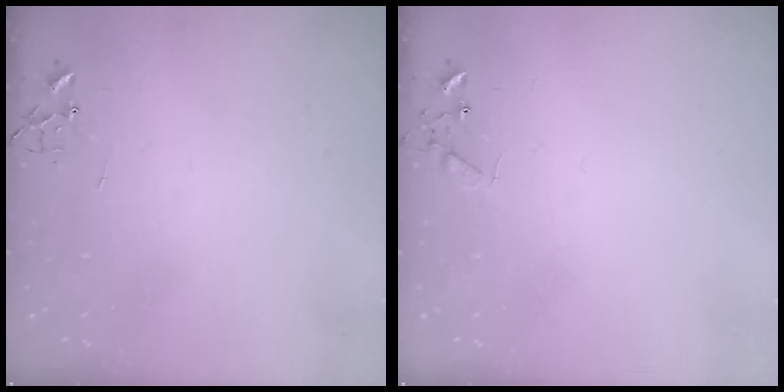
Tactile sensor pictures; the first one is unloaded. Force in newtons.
{"total": 6.1, "press": 6.1, "slide": 0.5}